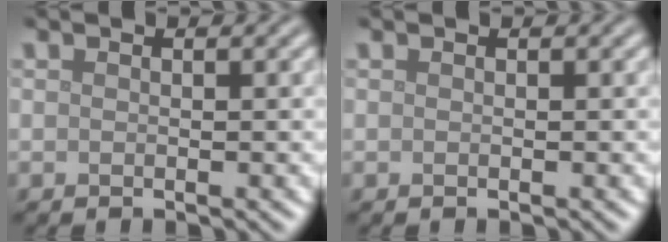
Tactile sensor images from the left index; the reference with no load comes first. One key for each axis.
{"total": 0.0}